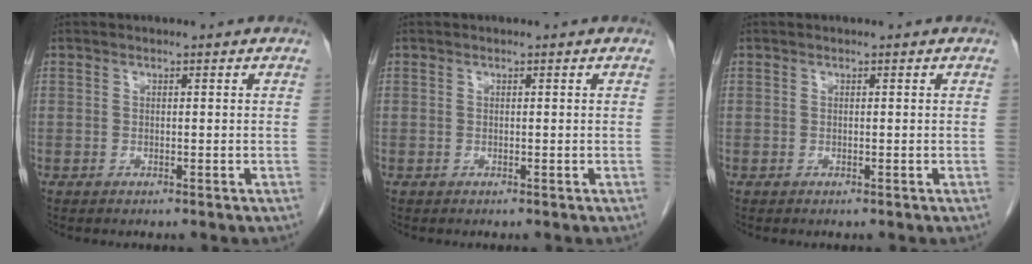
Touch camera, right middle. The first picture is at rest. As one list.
[{"total": 0.0}, {"total": 0.0}]